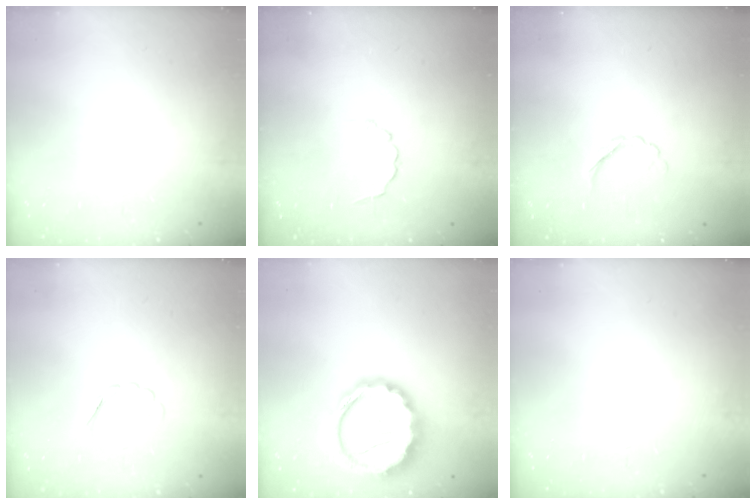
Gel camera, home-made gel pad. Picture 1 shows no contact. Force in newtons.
{"total": 2.3, "press": 2.1, "slide": 0.9}
{"total": 2.7, "press": 2.6, "slide": 0.7}
{"total": 3.6, "press": 3.6, "slide": 0.7}
{"total": 14.4, "press": 14.2, "slide": 2.9}
{"total": 0.0}